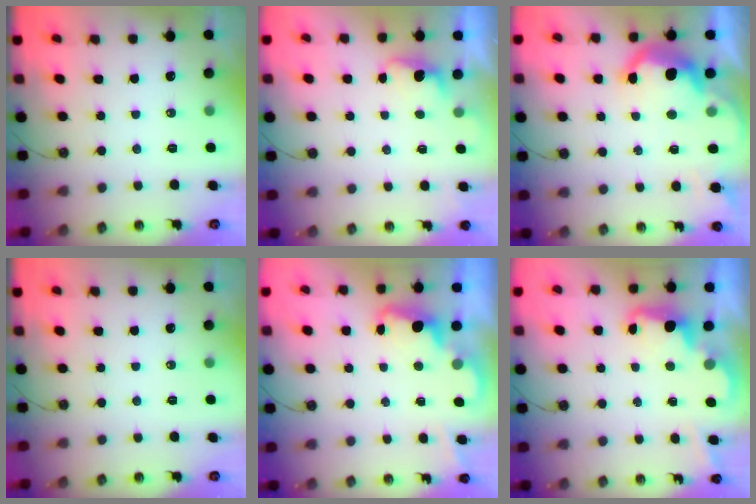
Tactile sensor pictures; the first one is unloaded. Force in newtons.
{"total": 1.2, "press": 1.0, "slide": 0.8}
{"total": 11.8, "press": 11.7, "slide": 0.8}
{"total": 0.0}
{"total": 2.5, "press": 2.4, "slide": 0.5}
{"total": 2.3, "press": 2.2, "slide": 0.5}